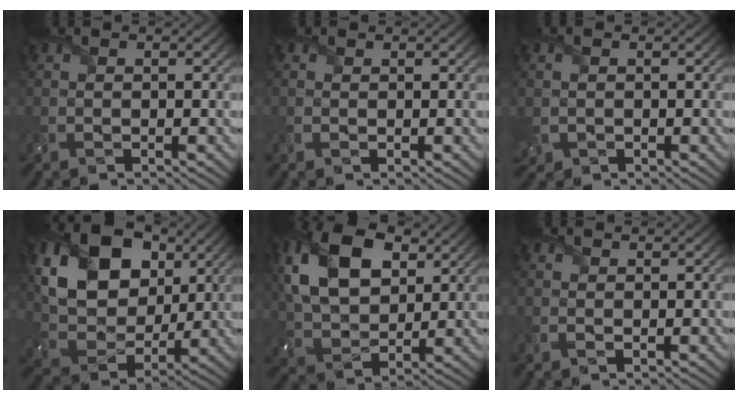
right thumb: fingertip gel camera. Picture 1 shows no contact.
{"total": 0.8, "force": [0.1, 0.6, 0.4], "torque": [-0.014, -0.002, 0.003]}
{"total": 2.6, "force": [-0.2, 2.3, 1.1], "torque": [-0.037, -0.009, -0.004]}
{"total": 14.4, "force": [5.2, 10.1, 8.9], "torque": [-0.194, 0.000, 0.095]}
{"total": 13.6, "force": [4.9, 8.6, 9.3], "torque": [-0.225, 0.019, 0.093]}
{"total": 1.1, "force": [0.3, 0.9, 0.5], "torque": [-0.016, -0.002, 0.006]}